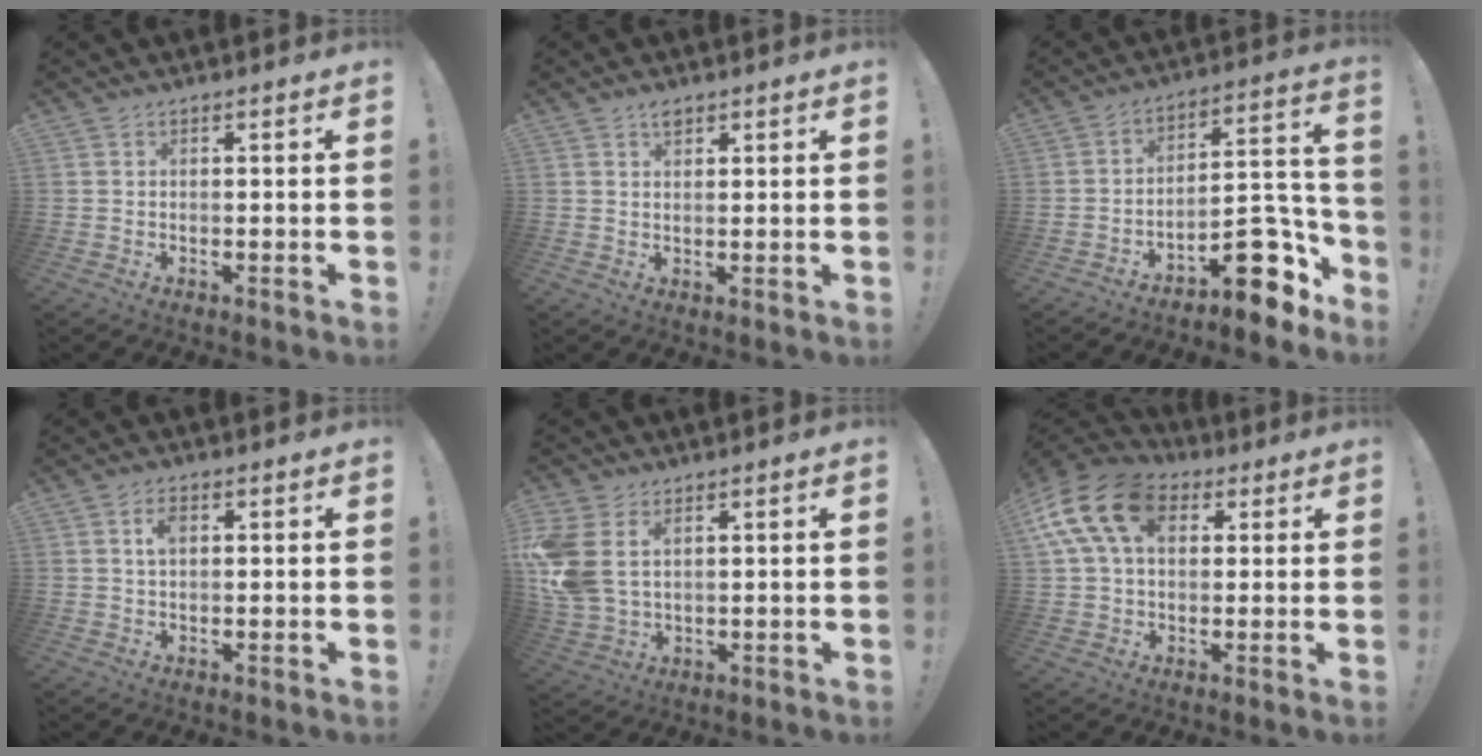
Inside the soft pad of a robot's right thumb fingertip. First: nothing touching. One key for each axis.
{"total": 2.2, "fx": 1.7, "fy": 0.8, "fz": 1.1, "tx": -0.012, "ty": -0.006, "tz": 0.029}
{"total": 15.1, "fx": -8.4, "fy": 7.3, "fz": 10.2, "tx": -0.091, "ty": 0.057, "tz": -0.128}
{"total": 3.5, "fx": 1.0, "fy": 2.0, "fz": 2.7, "tx": -0.044, "ty": 0.002, "tz": 0.014}
{"total": 10.9, "fx": 3.5, "fy": 7.4, "fz": 7.2, "tx": -0.149, "ty": -0.011, "tz": 0.073}
{"total": 17.2, "fx": 5.8, "fy": 11.6, "fz": 11.3, "tx": -0.213, "ty": -0.007, "tz": 0.109}